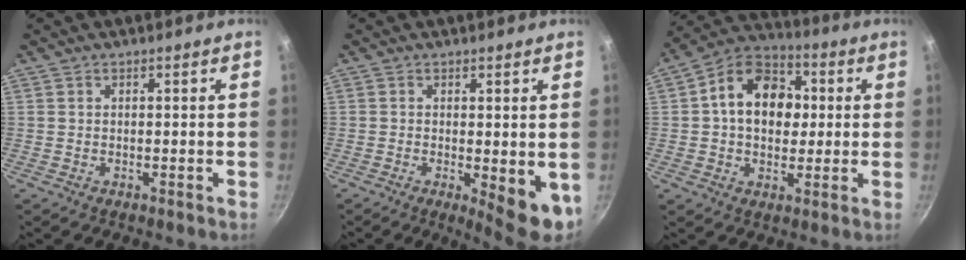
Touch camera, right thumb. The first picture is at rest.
{"total": 7.7, "force": [-1.2, 2.5, 7.2], "torque": [-0.083, -0.009, -0.008]}
{"total": 15.0, "force": [1.9, 11.2, 9.9], "torque": [-0.123, 0.022, 0.012]}